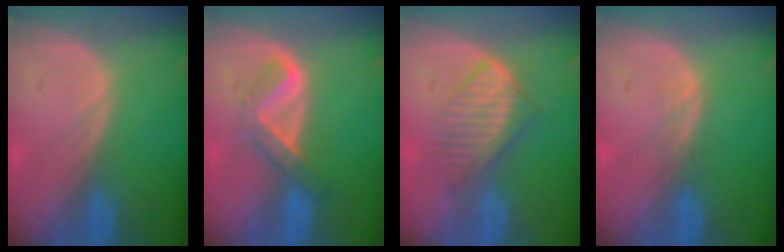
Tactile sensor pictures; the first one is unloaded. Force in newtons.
{"total": 5.4, "press": 4.7, "slide": 2.6}
{"total": 5.9, "press": 5.8, "slide": 1.3}
{"total": 1.1, "press": 1.1, "slide": 0.1}